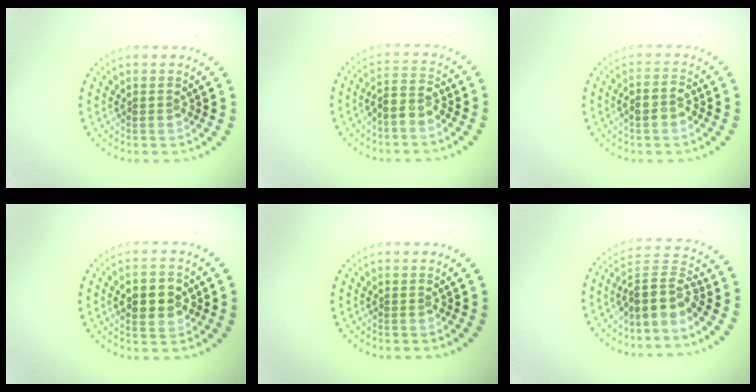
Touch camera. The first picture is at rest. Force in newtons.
{"total": 2.4, "press": 2.2, "slide": 1.1}
{"total": 2.2, "press": 2.0, "slide": 0.7}
{"total": 4.8, "press": 4.8, "slide": 0.3}
{"total": 0.0}
{"total": 4.2, "press": 3.2, "slide": 2.7}